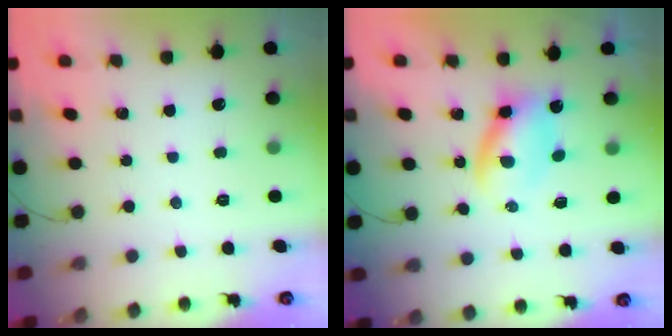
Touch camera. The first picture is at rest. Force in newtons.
{"total": 4.7, "press": 4.7, "slide": 0.5}